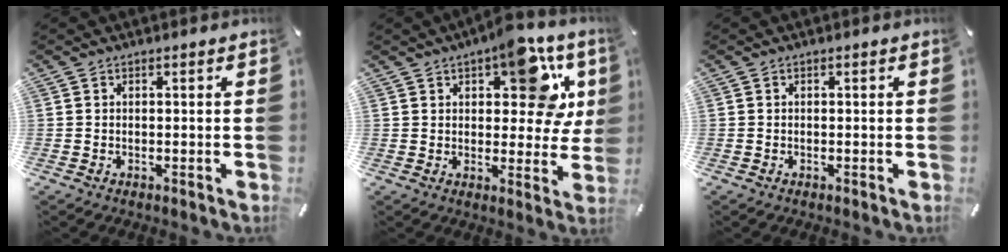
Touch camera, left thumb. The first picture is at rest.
{"total": 15.2, "force": [6.8, 7.4, 11.5], "torque": [-0.131, -0.033, 0.109]}
{"total": 0.0}